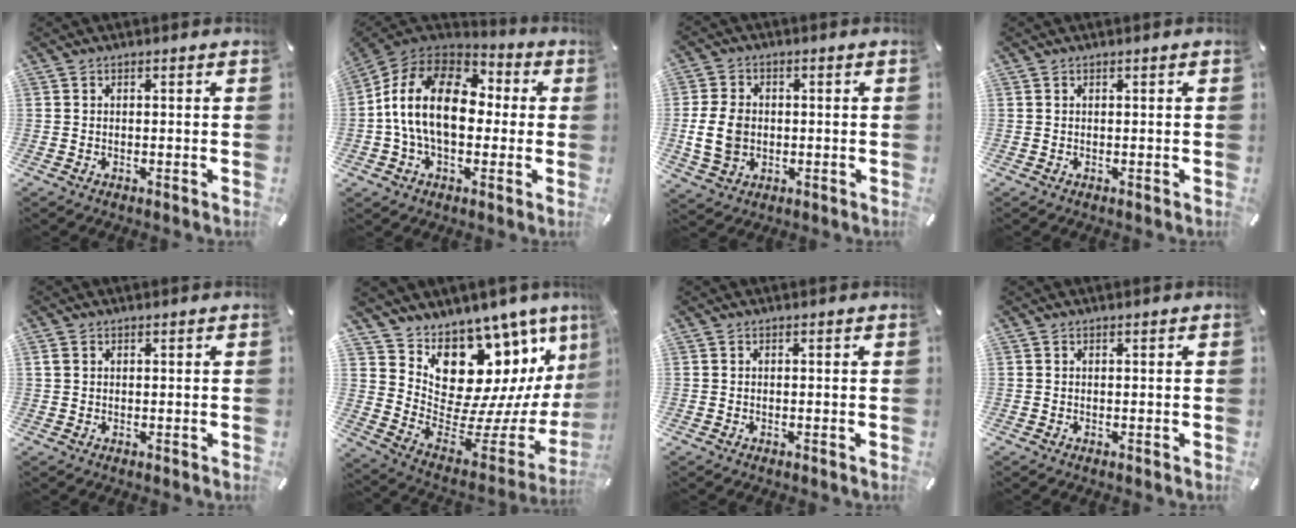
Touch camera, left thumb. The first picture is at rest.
{"total": 18.5, "force": [-0.2, 12.7, 13.5], "torque": [-0.270, 0.025, -0.009]}
{"total": 8.7, "force": [-0.8, 6.9, 5.2], "torque": [-0.117, 0.007, -0.014]}
{"total": 0.0}
{"total": 0.9, "force": [0.3, 0.8, 0.3], "torque": [-0.006, 0.006, 0.004]}
{"total": 15.7, "force": [9.6, 9.9, 7.7], "torque": [-0.106, -0.114, 0.186]}
{"total": 0.0}
{"total": 0.0}